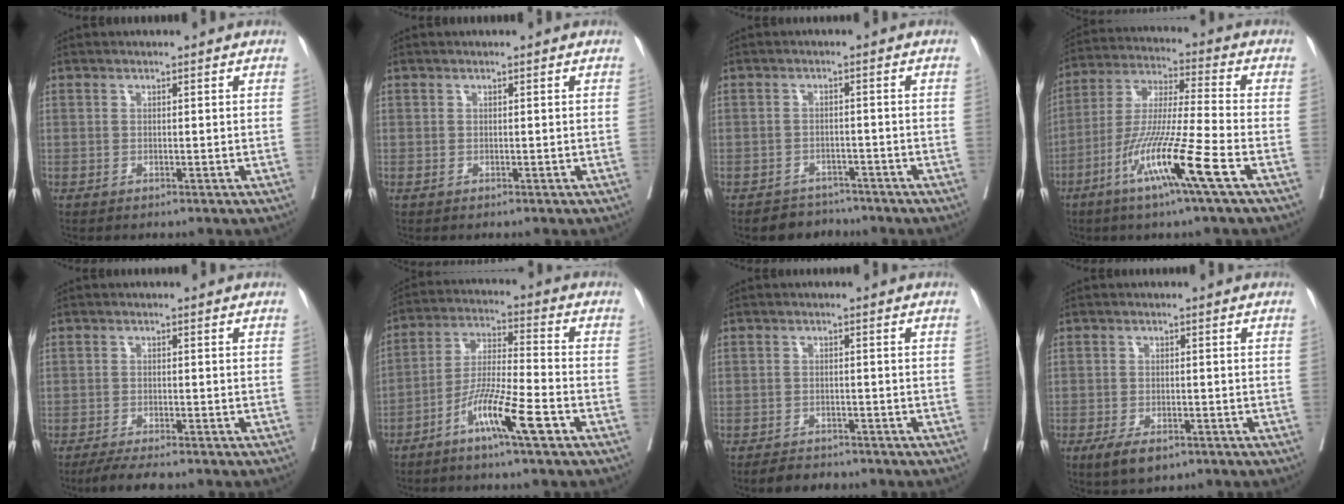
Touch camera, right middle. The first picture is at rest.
{"total": 0.0}
{"total": 4.4, "force": [-4.0, 1.9, -0.3], "torque": [0.009, 0.002, -0.061]}
{"total": 13.8, "force": [-6.4, -1.1, 12.1], "torque": [-0.246, -0.022, -0.124]}
{"total": 5.1, "force": [-4.2, 0.5, 2.8], "torque": [-0.042, -0.011, -0.067]}
{"total": 9.8, "force": [-5.4, 0.0, 8.2], "torque": [-0.162, -0.011, -0.103]}
{"total": 3.9, "force": [-3.4, 1.4, 1.2], "torque": [-0.021, -0.004, -0.052]}
{"total": 5.2, "force": [-3.3, 2.1, 3.4], "torque": [-0.060, -0.008, -0.053]}